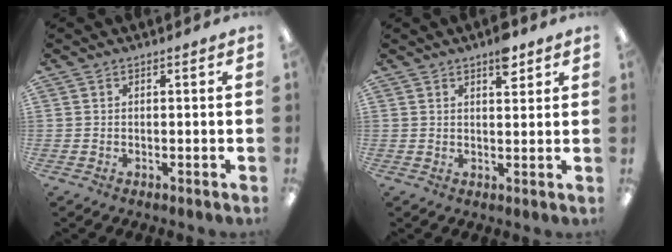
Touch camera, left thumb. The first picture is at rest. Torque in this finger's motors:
{"motor_torque": [0.60, 0.29, 0.32, -0.32, 0.00]}